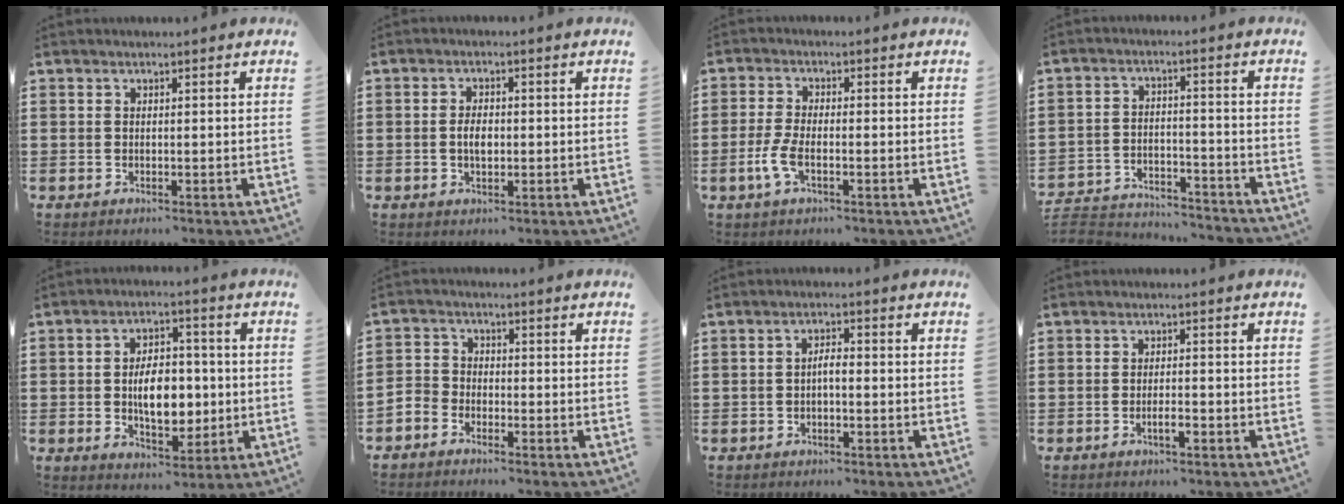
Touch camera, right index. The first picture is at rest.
{"total": 3.0, "force": [-0.3, 1.4, 2.6], "torque": [-0.050, 0.003, -0.006]}
{"total": 3.8, "force": [-1.5, 1.1, 3.3], "torque": [-0.085, -0.009, -0.033]}
{"total": 5.3, "force": [-5.2, 0.6, 0.9], "torque": [-0.031, 0.000, -0.106]}
{"total": 8.1, "force": [-0.6, 4.9, 6.5], "torque": [-0.097, -0.002, -0.017]}
{"total": 2.5, "force": [-2.2, 1.2, 0.0], "torque": [-0.016, 0.005, -0.052]}
{"total": 2.0, "force": [-0.6, 0.6, 1.8], "torque": [-0.035, 0.002, -0.011]}
{"total": 2.1, "force": [-1.1, 0.5, 1.7], "torque": [-0.030, 0.003, -0.020]}